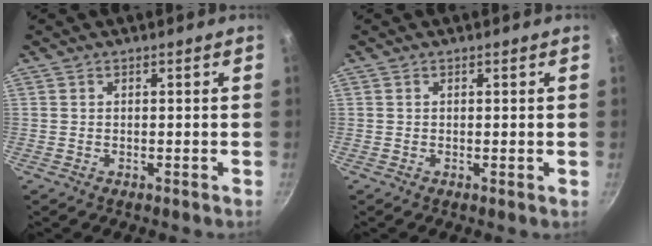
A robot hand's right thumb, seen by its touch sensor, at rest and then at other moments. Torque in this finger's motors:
{"motor_torque": [-0.44, -0.26, -0.29, -0.13, -0.02]}